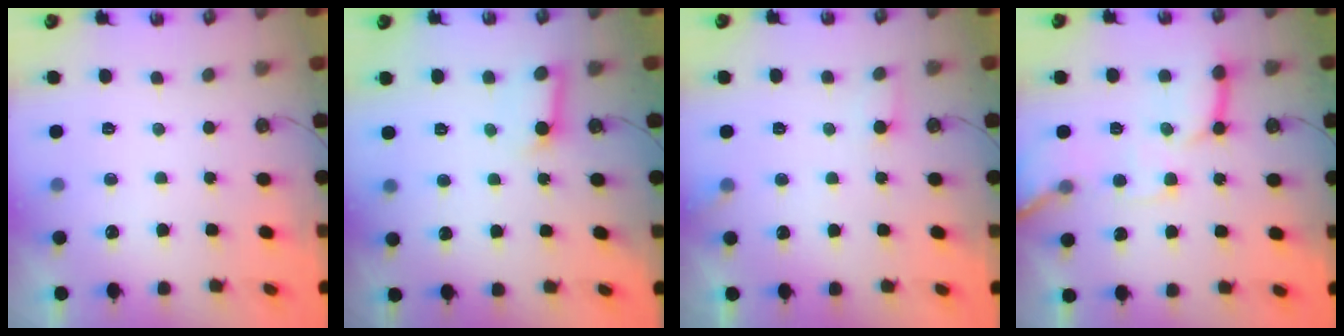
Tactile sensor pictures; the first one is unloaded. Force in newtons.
{"total": 7.9, "press": 7.9, "slide": 0.9}
{"total": 6.6, "press": 6.6, "slide": 0.3}
{"total": 13.7, "press": 13.7, "slide": 1.3}